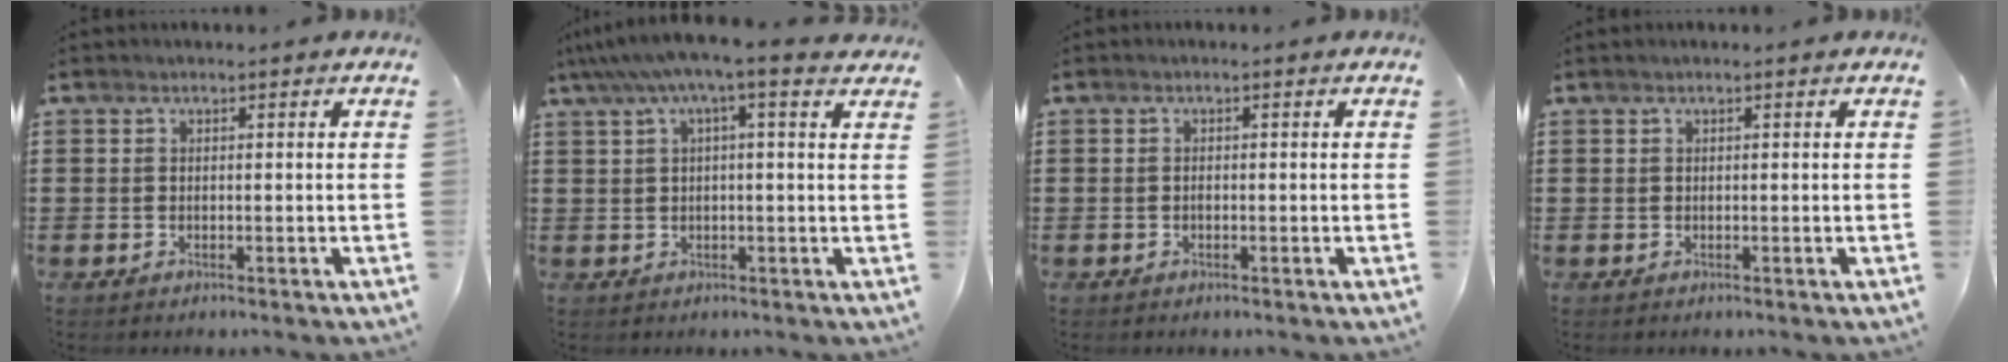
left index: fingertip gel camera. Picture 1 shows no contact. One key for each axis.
{"total": 4.8, "fx": 2.5, "fy": 0.4, "fz": 4.1, "tx": -0.087, "ty": -0.003, "tz": 0.039}
{"total": 0.6, "fx": -0.3, "fy": 0.2, "fz": 0.5, "tx": -0.012, "ty": -0.004, "tz": -0.004}
{"total": 0.0}